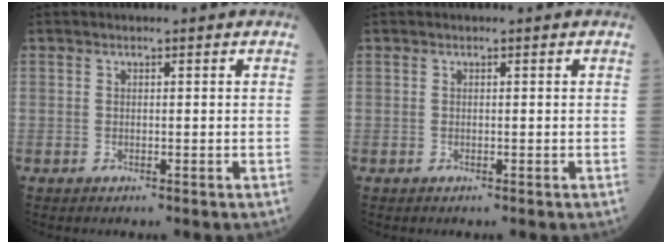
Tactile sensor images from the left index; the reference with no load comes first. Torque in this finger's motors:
{"motor_torque": [0.00, 0.00, 0.00, 0.00]}